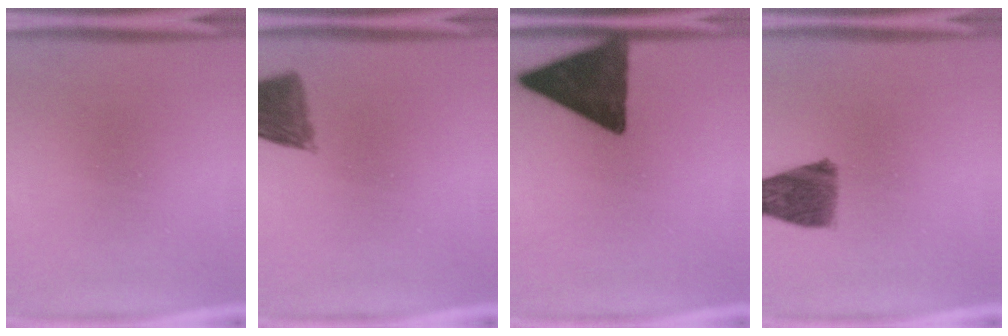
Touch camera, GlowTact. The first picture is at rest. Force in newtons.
{"total": 7.7}
{"total": 12.2}
{"total": 8.2}